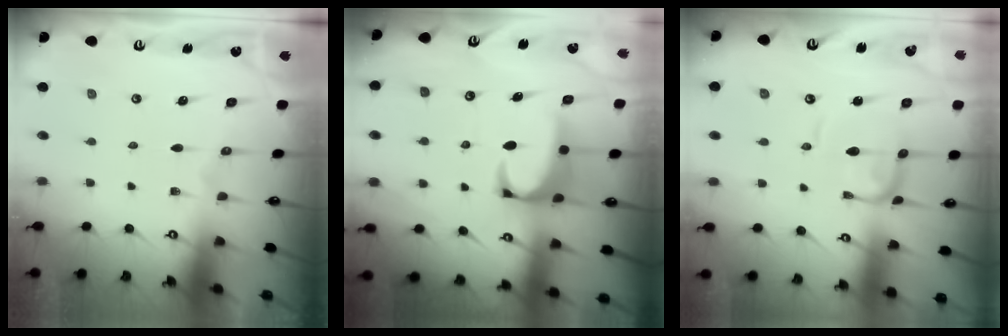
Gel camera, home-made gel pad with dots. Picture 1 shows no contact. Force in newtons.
{"total": 3.1, "press": 2.9, "slide": 1.1}
{"total": 1.0, "press": 0.9, "slide": 0.4}